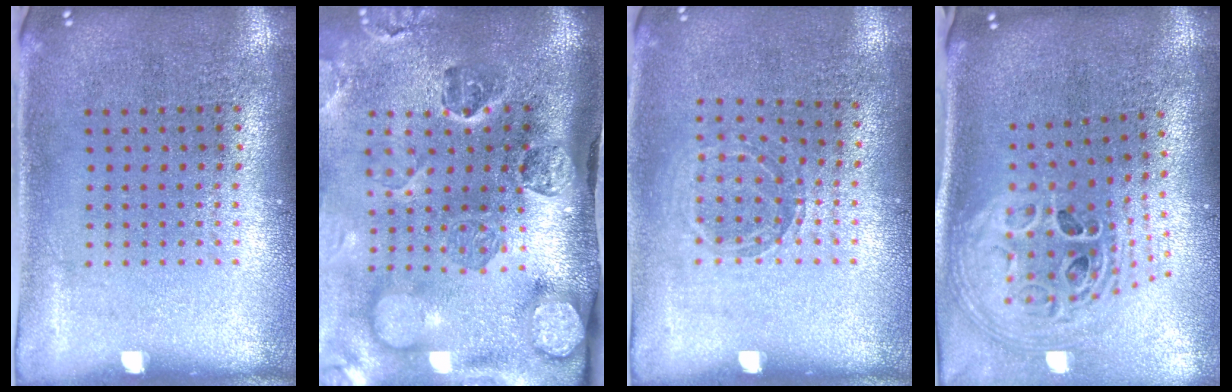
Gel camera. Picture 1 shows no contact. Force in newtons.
{"total": 5.1, "press": 3.7, "slide": 3.6}
{"total": 1.0, "press": 1.0, "slide": 0.1}
{"total": 2.5, "press": 1.8, "slide": 1.7}